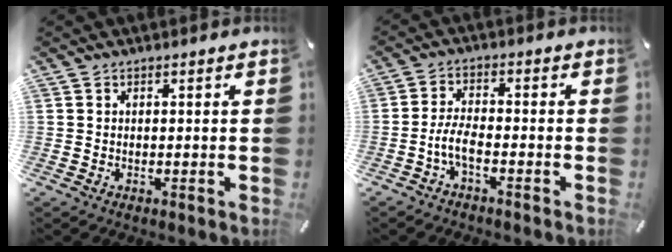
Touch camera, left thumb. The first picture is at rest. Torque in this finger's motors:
{"motor_torque": [0.42, 0.49, 0.55, 0.45, 0.05]}